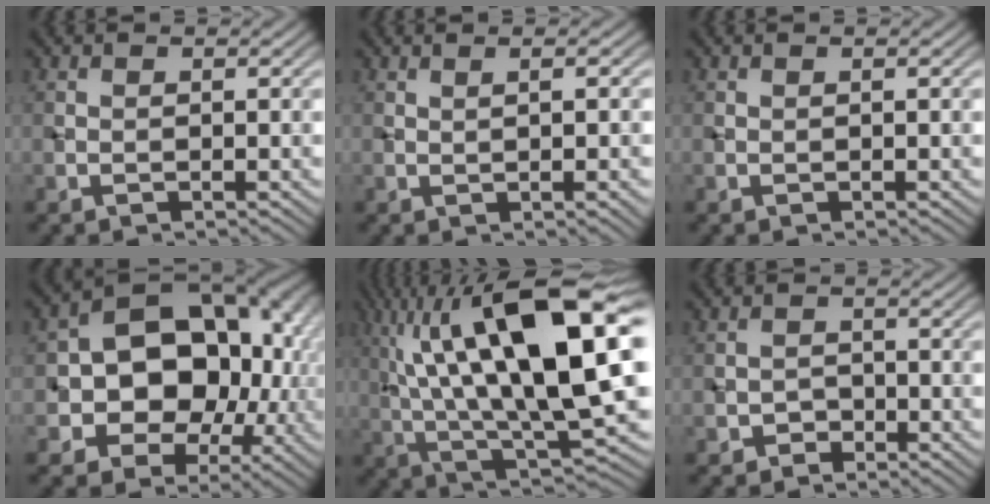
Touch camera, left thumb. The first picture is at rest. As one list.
[{"total": 3.6, "force": [0.3, 0.7, 3.6], "torque": [-0.046, 0.013, 0.004]}, {"total": 0.0}, {"total": 16.5, "force": [-1.4, 12.5, 10.7], "torque": [-0.148, -0.014, -0.026]}, {"total": 20.4, "force": [5.6, 6.5, 18.5], "torque": [-0.324, 0.036, 0.102]}, {"total": 1.7, "force": [-1.2, 1.2, 0.3], "torque": [0.000, 0.005, -0.026]}]